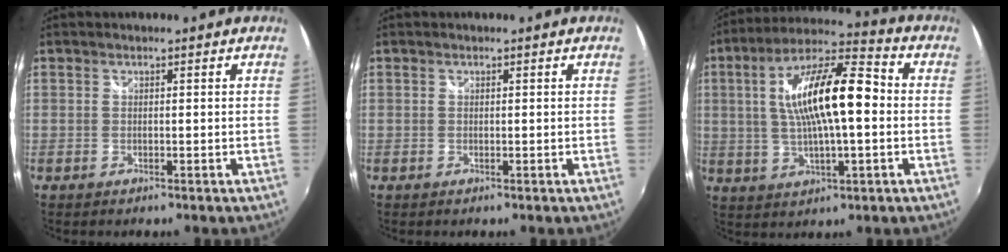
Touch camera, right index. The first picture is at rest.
{"total": 0.0}
{"total": 16.7, "force": [0.9, 4.9, 16.0], "torque": [-0.289, 0.018, 0.011]}